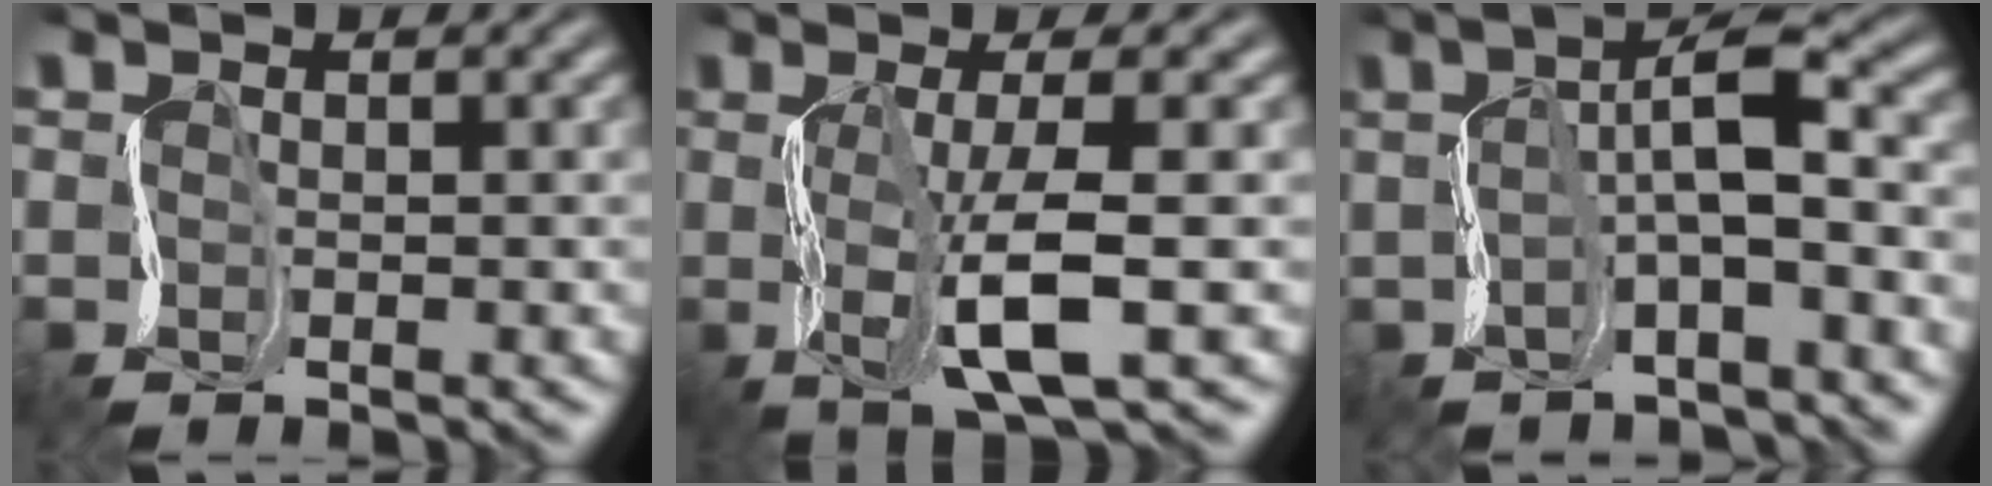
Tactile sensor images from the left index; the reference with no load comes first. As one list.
[{"total": 4.7, "force": [0.4, 0.5, 4.6], "torque": [-0.097, 0.011, 0.000]}, {"total": 3.6, "force": [1.0, 0.2, 3.4], "torque": [-0.052, 0.032, 0.000]}]